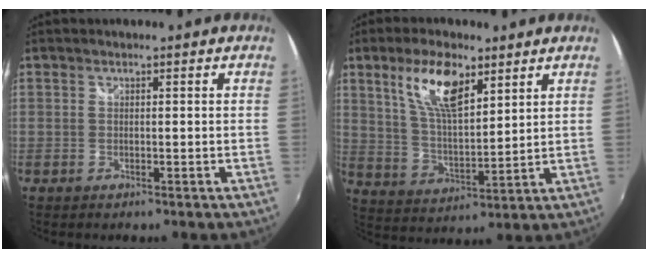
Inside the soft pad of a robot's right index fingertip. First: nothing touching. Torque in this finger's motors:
{"motor_torque": [0.71, 0.63, 0.55, 0.16]}